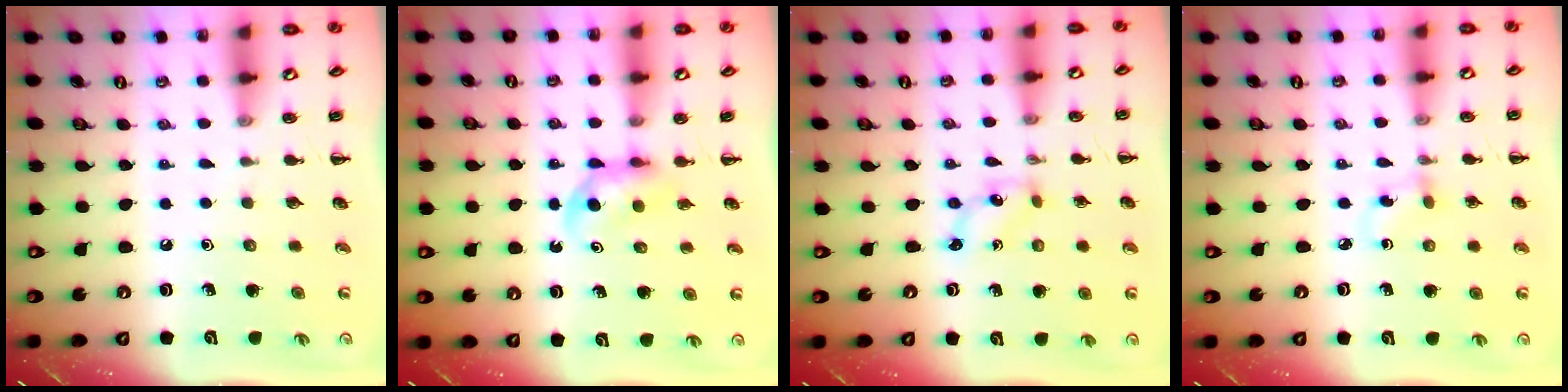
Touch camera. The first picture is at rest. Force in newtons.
{"total": 4.1, "press": 4.0, "slide": 0.9}
{"total": 1.4, "press": 1.3, "slide": 0.3}
{"total": 1.6, "press": 1.4, "slide": 0.7}